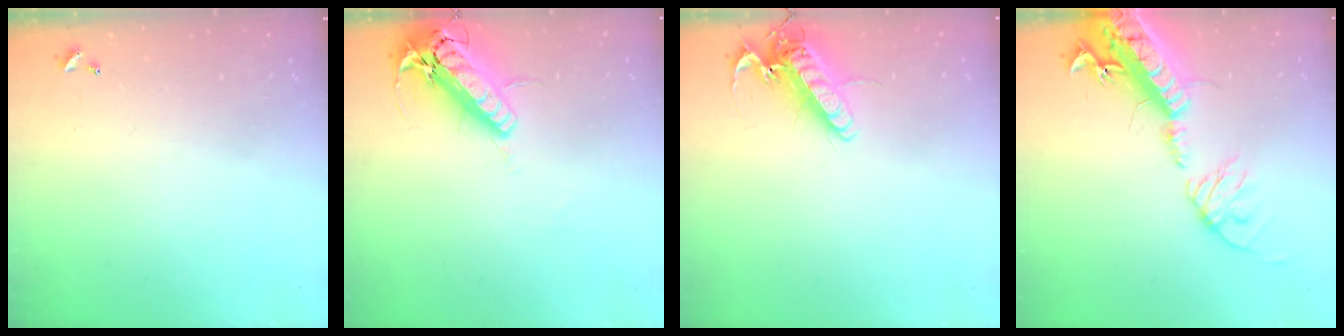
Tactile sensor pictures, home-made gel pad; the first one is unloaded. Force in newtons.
{"total": 18.2, "press": 17.8, "slide": 3.8}
{"total": 14.8, "press": 14.6, "slide": 2.4}
{"total": 23.1, "press": 22.6, "slide": 4.7}